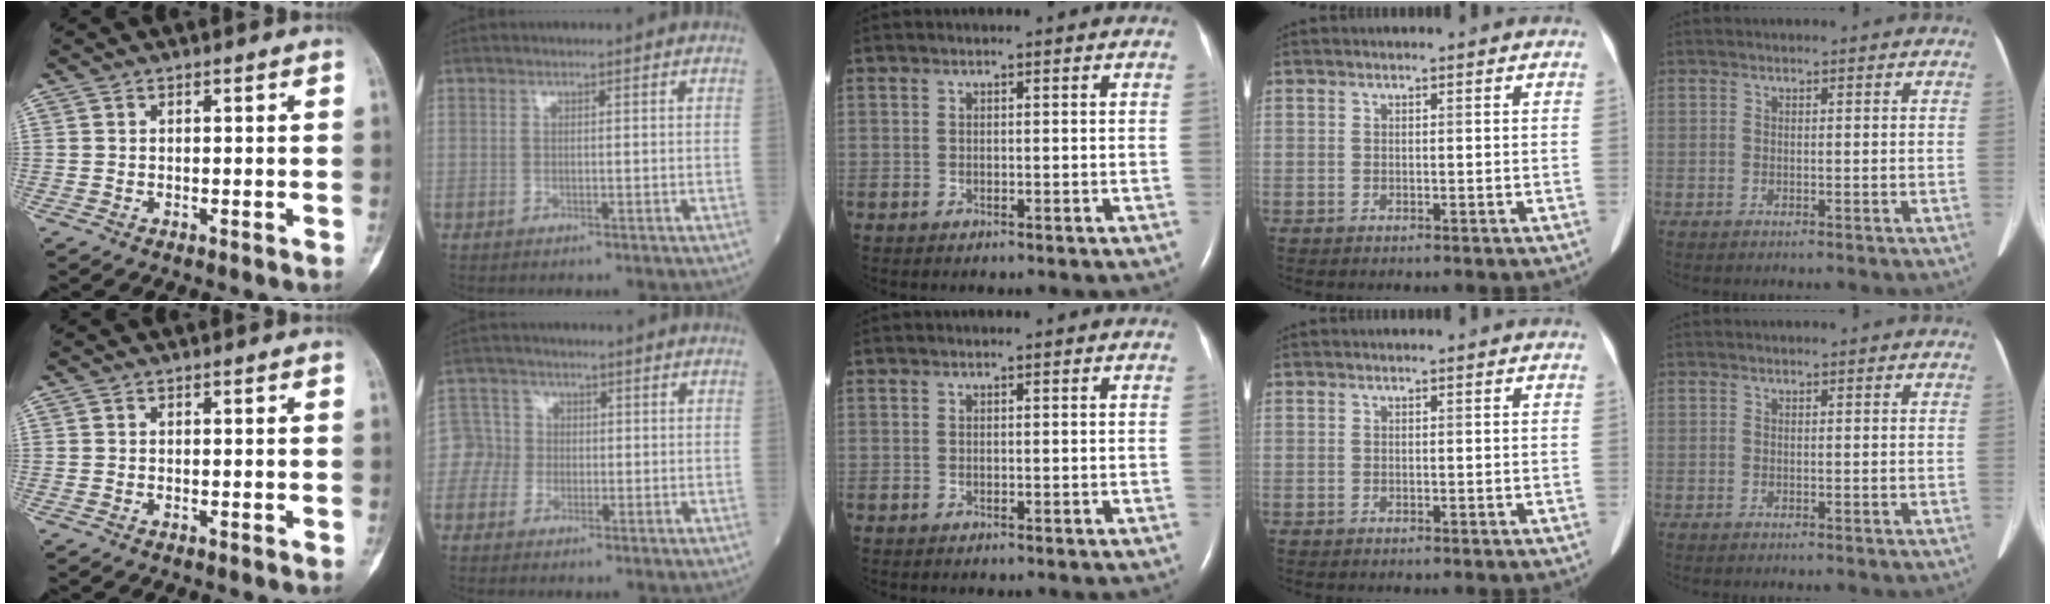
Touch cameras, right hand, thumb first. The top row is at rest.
{"index": {"total": 3.4, "force": [-0.8, 3.3, -0.1], "torque": [0.013, 0.017, -0.022]}}